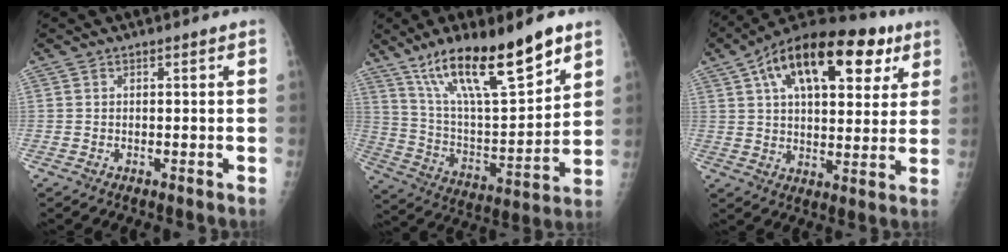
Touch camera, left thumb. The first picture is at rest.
{"total": 22.6, "force": [14.5, 6.1, 16.3], "torque": [-0.256, -0.053, 0.262]}
{"total": 23.5, "force": [10.3, 11.8, 17.5], "torque": [-0.247, 0.011, 0.161]}